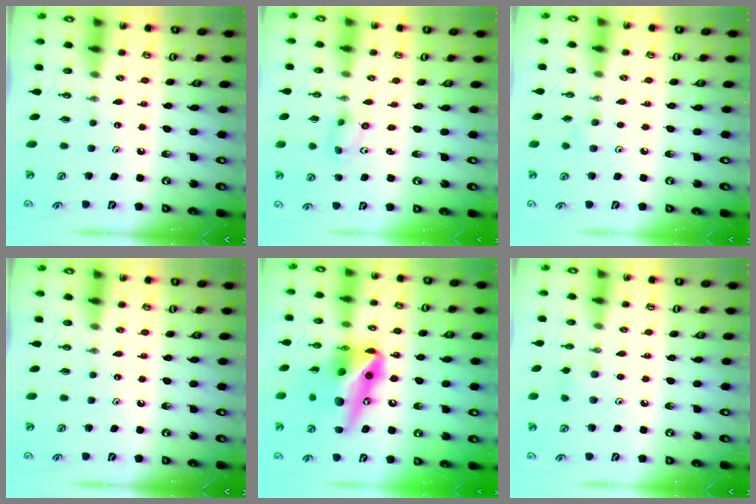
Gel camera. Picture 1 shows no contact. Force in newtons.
{"total": 2.8, "press": 2.6, "slide": 1.1}
{"total": 5.4, "press": 4.9, "slide": 2.2}
{"total": 0.0}
{"total": 18.0, "press": 17.8, "slide": 2.9}
{"total": 6.1, "press": 6.1, "slide": 1.0}